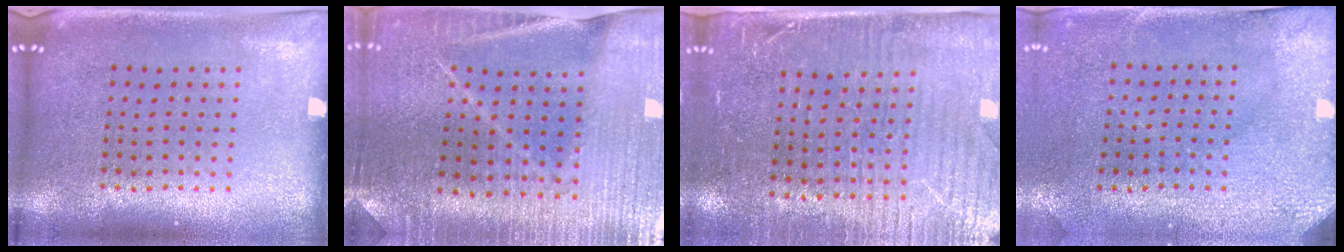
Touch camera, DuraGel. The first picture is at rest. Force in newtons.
{"total": 3.0, "press": 3.0, "slide": 0.3}
{"total": 3.5, "press": 3.1, "slide": 1.5}
{"total": 3.0, "press": 2.4, "slide": 1.7}